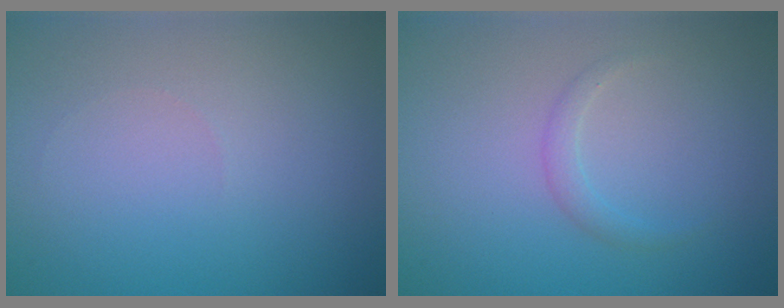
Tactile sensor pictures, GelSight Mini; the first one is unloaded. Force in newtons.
{"total": 1.1, "press": 1.1, "slide": 0.0}